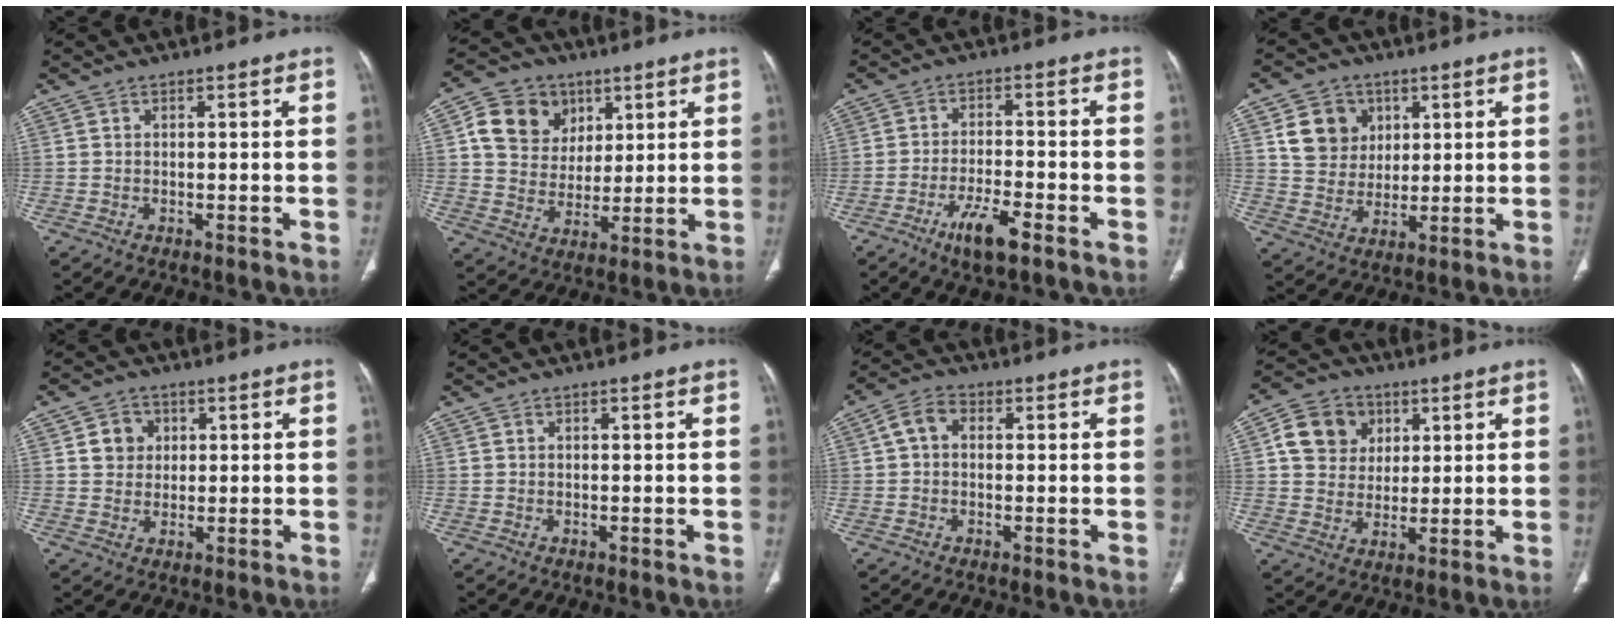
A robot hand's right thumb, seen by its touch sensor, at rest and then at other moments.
{"total": 12.4, "force": [4.7, 10.4, 4.7], "torque": [-0.051, -0.007, 0.085]}
{"total": 7.2, "force": [-4.3, 1.7, 5.6], "torque": [-0.107, 0.013, -0.074]}
{"total": 9.7, "force": [3.6, 8.4, 3.4], "torque": [-0.026, -0.009, 0.069]}
{"total": 4.7, "force": [1.3, 4.2, 1.6], "torque": [-0.002, 0.000, 0.019]}
{"total": 0.0}
{"total": 4.4, "force": [0.4, 3.2, 3.0], "torque": [-0.050, 0.016, -0.001]}
{"total": 10.3, "force": [3.3, 8.8, 4.1], "torque": [-0.049, -0.005, 0.055]}